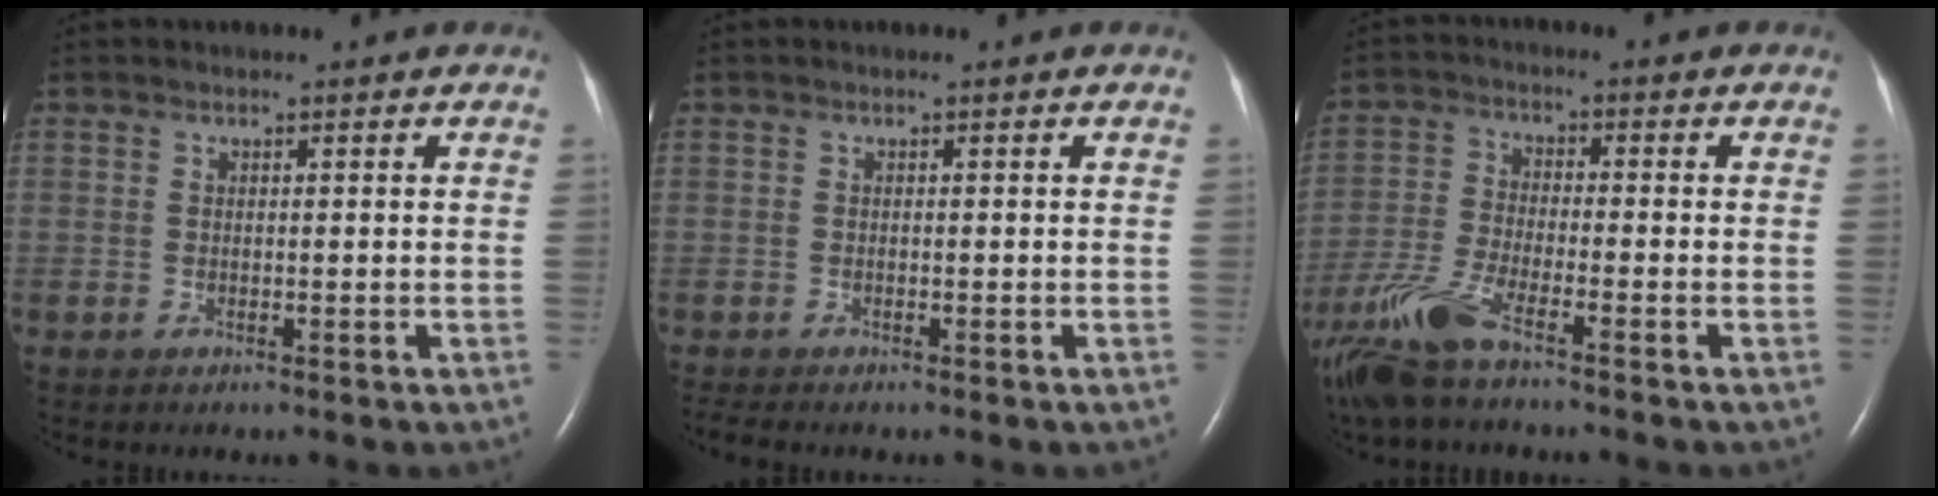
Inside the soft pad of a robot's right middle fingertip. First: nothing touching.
{"total": 1.3, "force": [-1.2, -0.1, 0.5], "torque": [-0.016, -0.006, -0.022]}
{"total": 9.8, "force": [-7.2, 1.4, 6.5], "torque": [-0.149, -0.026, -0.141]}